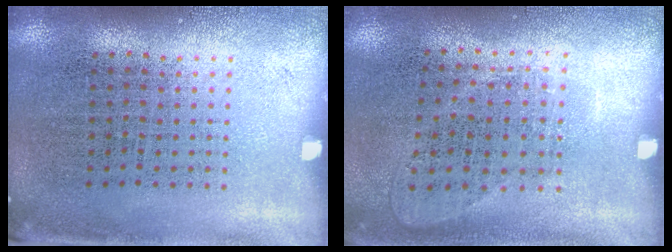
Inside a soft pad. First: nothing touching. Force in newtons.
{"total": 1.0, "press": 0.8, "slide": 0.5}